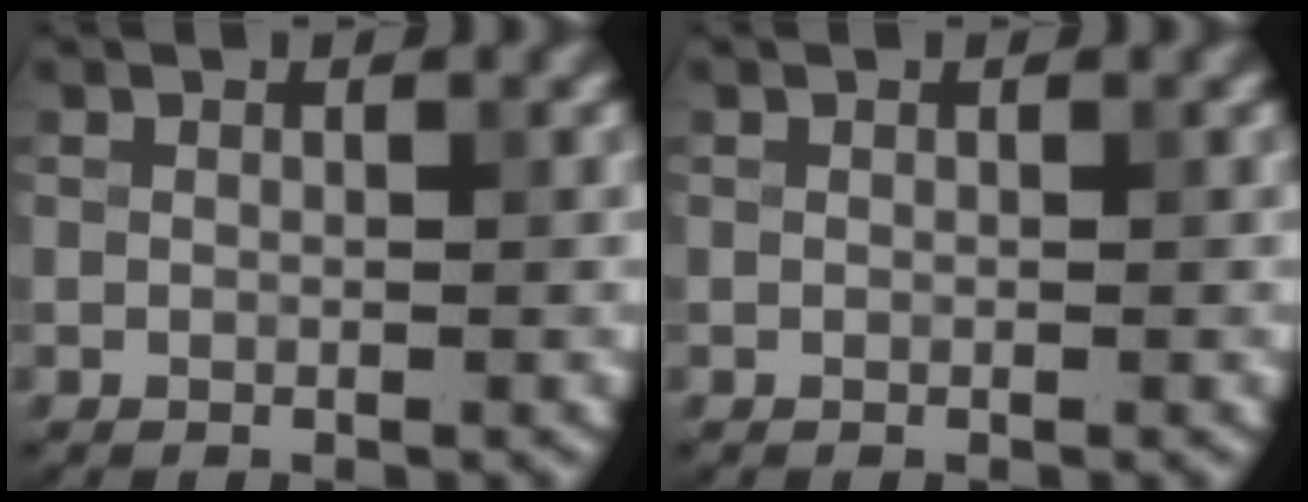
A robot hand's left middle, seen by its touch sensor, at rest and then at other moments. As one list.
[{"total": 0.0}]